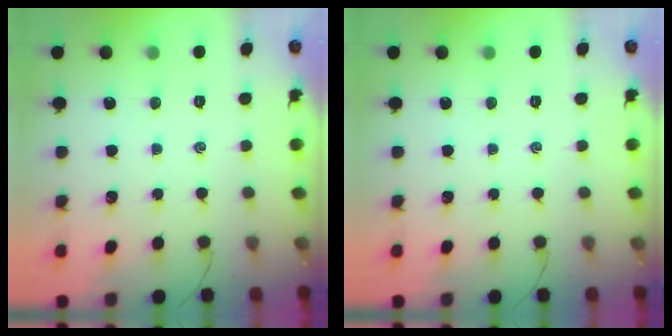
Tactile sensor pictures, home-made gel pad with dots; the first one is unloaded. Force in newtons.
{"total": 0.0}